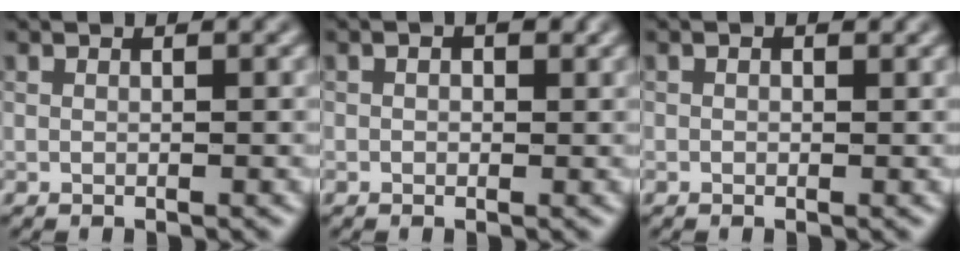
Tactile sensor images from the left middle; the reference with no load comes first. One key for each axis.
{"total": 0.8, "fx": -0.2, "fy": 0.5, "fz": 0.6, "tx": -0.013, "ty": 0.002, "tz": 0.006}
{"total": 0.0}